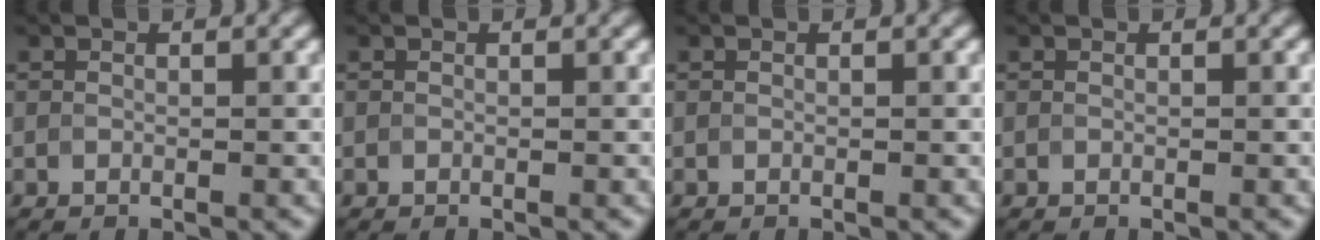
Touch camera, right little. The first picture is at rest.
{"total": 0.0}
{"total": 0.0}
{"total": 0.0}